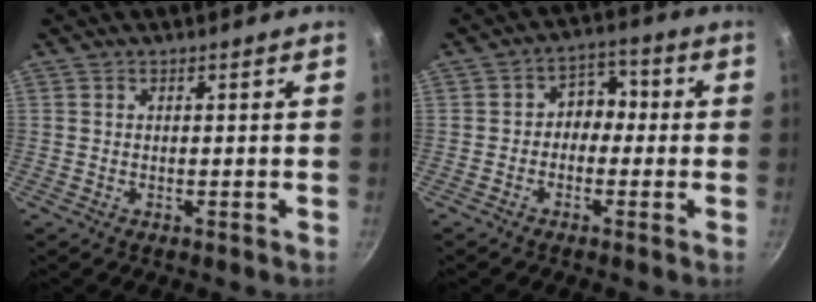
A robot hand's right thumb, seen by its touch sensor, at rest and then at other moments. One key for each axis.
{"total": 5.5, "fx": -0.6, "fy": 4.4, "fz": 3.3, "tx": -0.003, "ty": 0.024, "tz": -0.025}